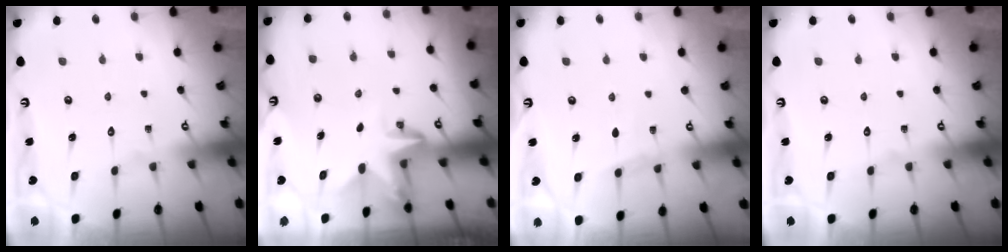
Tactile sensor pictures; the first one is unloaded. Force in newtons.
{"total": 3.2, "press": 3.2, "slide": 0.2}
{"total": 3.0, "press": 3.0, "slide": 0.4}
{"total": 0.0}